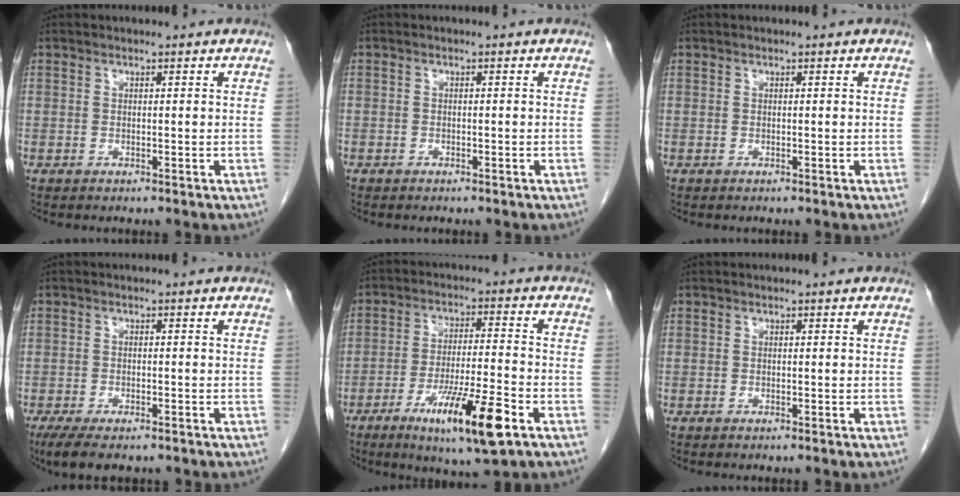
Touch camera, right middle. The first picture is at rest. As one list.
[{"total": 0.6, "force": [-0.4, 0.4, 0.0], "torque": [-0.002, 0.004, -0.010]}, {"total": 0.0}, {"total": 5.9, "force": [-4.2, 1.9, 3.6], "torque": [-0.059, -0.012, -0.065]}, {"total": 12.6, "force": [-6.4, 0.9, 10.8], "torque": [-0.190, -0.022, -0.104]}, {"total": 0.0}]